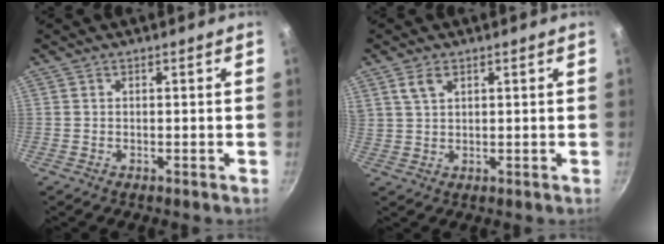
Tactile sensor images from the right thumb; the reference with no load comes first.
{"total": 3.6, "force": [2.0, 1.9, 2.3], "torque": [-0.038, -0.001, 0.042]}